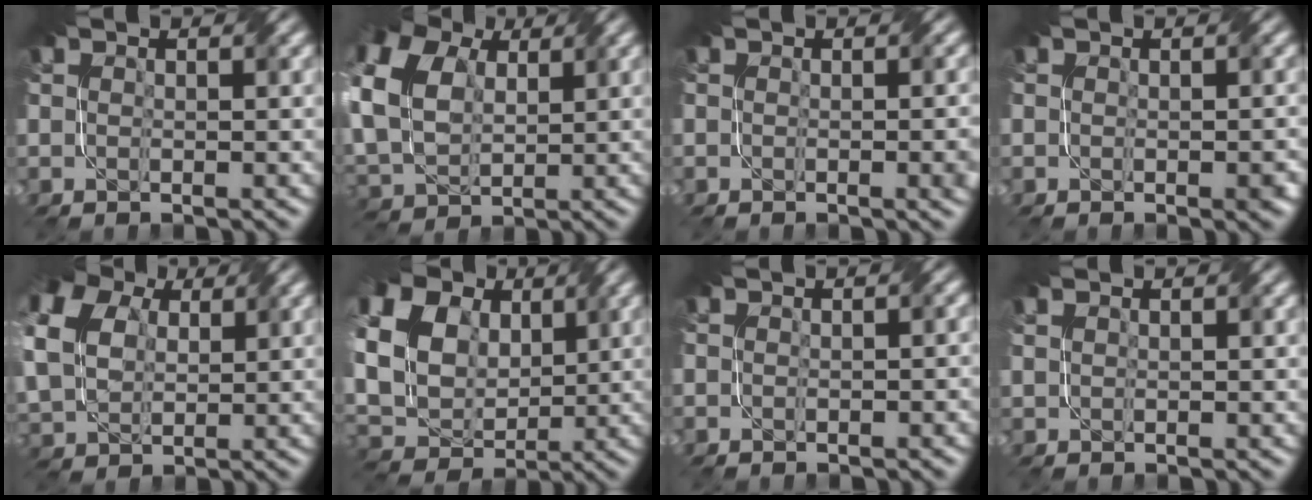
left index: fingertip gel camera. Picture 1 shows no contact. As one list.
[{"total": 15.7, "force": [5.6, 11.7, 8.9], "torque": [-0.224, 0.031, 0.095]}, {"total": 2.2, "force": [-0.4, 0.6, 2.1], "torque": [-0.018, 0.001, -0.004]}, {"total": 1.2, "force": [-0.4, 0.2, 1.1], "torque": [-0.013, -0.002, -0.005]}, {"total": 12.3, "force": [4.9, 8.8, 7.0], "torque": [-0.171, 0.029, 0.088]}, {"total": 18.0, "force": [6.5, 14.1, 9.1], "torque": [-0.224, 0.034, 0.107]}, {"total": 0.6, "force": [-0.1, 0.1, 0.6], "torque": [-0.010, 0.002, -0.003]}, {"total": 0.8, "force": [0.6, 0.2, 0.4], "torque": [-0.012, 0.002, 0.014]}]